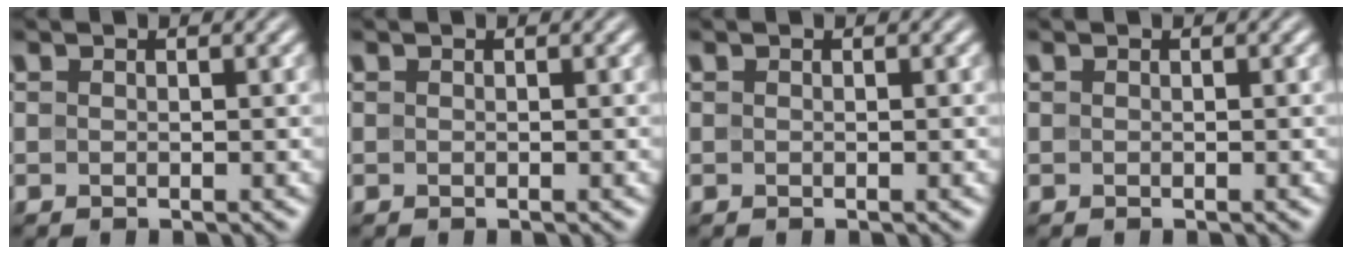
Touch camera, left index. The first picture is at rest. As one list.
[{"total": 0.0}, {"total": 0.0}, {"total": 0.0}]